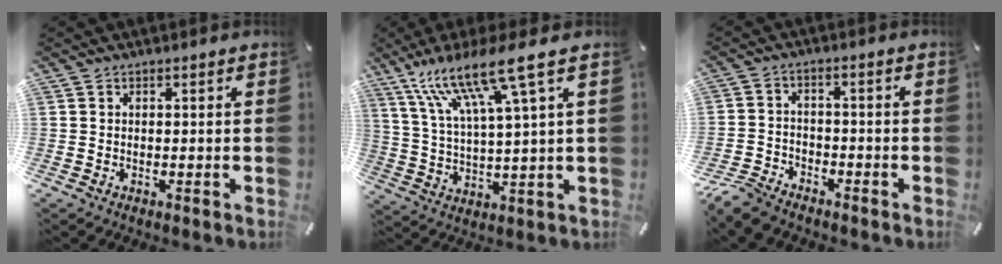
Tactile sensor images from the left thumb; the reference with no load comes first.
{"total": 15.8, "force": [9.5, 2.4, 12.4], "torque": [-0.262, -0.036, 0.155]}
{"total": 6.5, "force": [-5.7, 2.5, 1.9], "torque": [-0.048, 0.024, -0.113]}